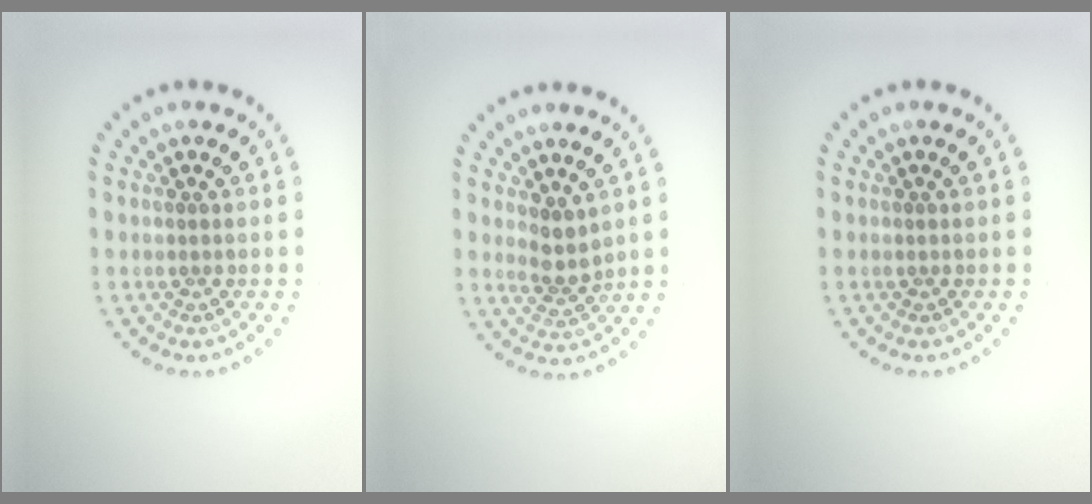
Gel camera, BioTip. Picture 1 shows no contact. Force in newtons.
{"total": 2.1, "press": 1.7, "slide": 1.3}
{"total": 0.0}